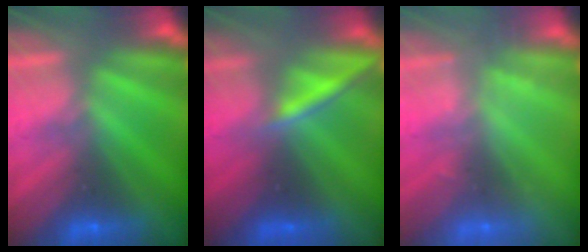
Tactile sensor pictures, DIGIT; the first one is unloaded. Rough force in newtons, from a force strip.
{"total": 2.2}
{"total": 2.3}